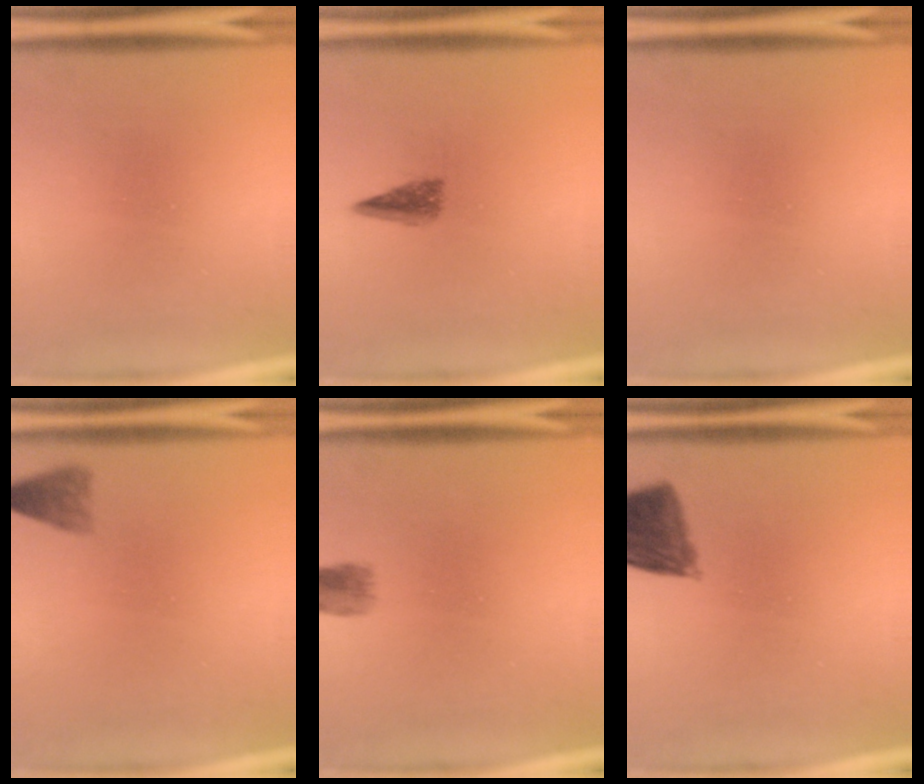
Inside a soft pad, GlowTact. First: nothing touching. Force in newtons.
{"total": 2.7}
{"total": 0.0}
{"total": 2.9}
{"total": 1.3}
{"total": 7.7}